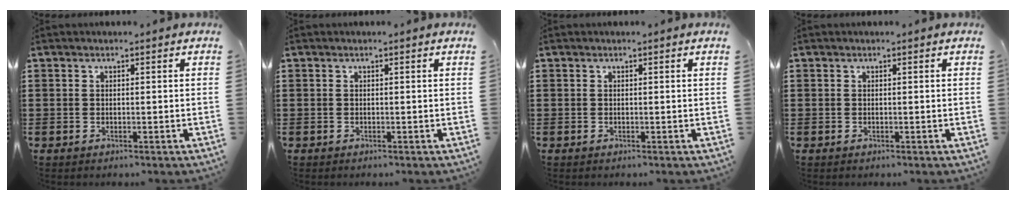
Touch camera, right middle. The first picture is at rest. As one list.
[{"total": 0.0}, {"total": 0.0}, {"total": 0.0}]